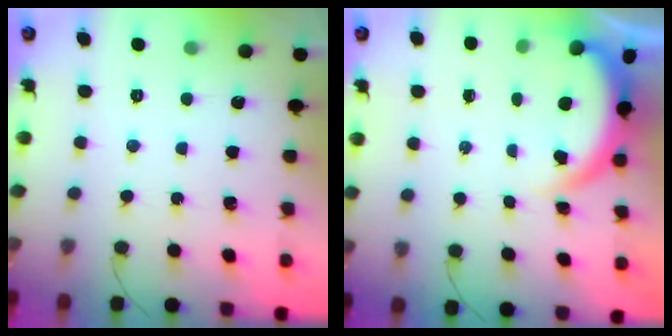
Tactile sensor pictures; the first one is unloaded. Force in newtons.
{"total": 3.9, "press": 3.9, "slide": 0.2}